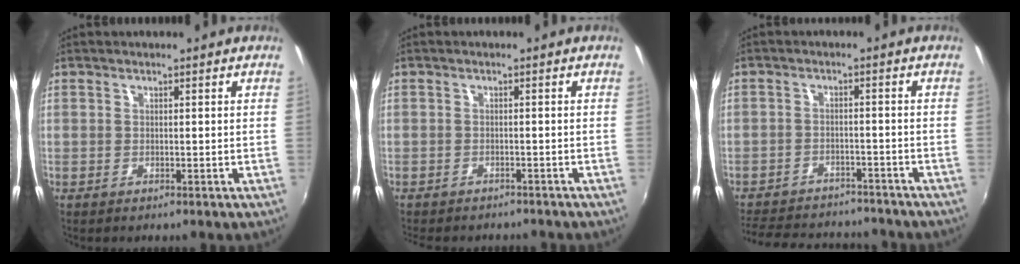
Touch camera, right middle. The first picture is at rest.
{"total": 5.3, "force": [-4.8, 1.4, 1.8], "torque": [-0.048, -0.015, -0.068]}
{"total": 16.6, "force": [-14.3, 6.1, 5.9], "torque": [-0.144, 0.020, -0.196]}